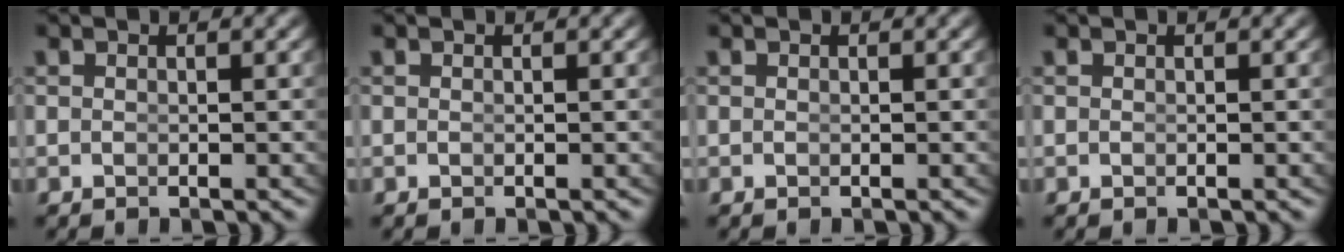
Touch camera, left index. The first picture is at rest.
{"total": 0.0}
{"total": 0.0}
{"total": 0.0}